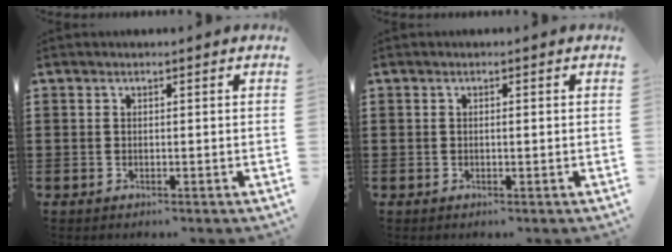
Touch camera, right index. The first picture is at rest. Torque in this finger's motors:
{"motor_torque": [-0.04, 0.04, 0.02, -0.01]}